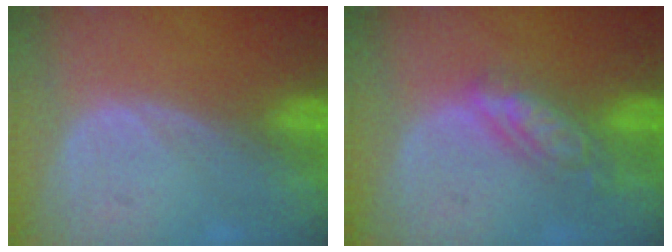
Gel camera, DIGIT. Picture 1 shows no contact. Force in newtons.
{"total": 5.5, "press": 5.0, "slide": 2.4}